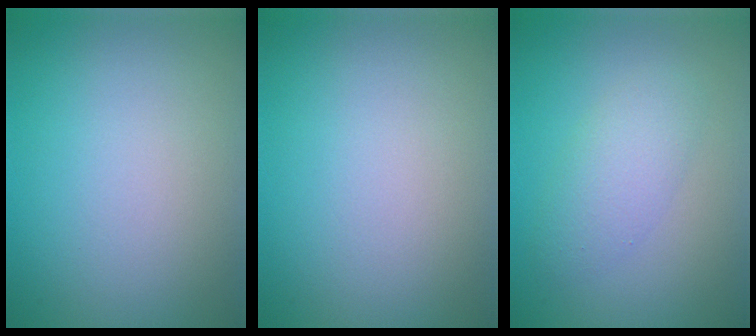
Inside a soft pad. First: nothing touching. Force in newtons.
{"total": 0.0}
{"total": 2.9, "press": 2.9, "slide": 0.1}